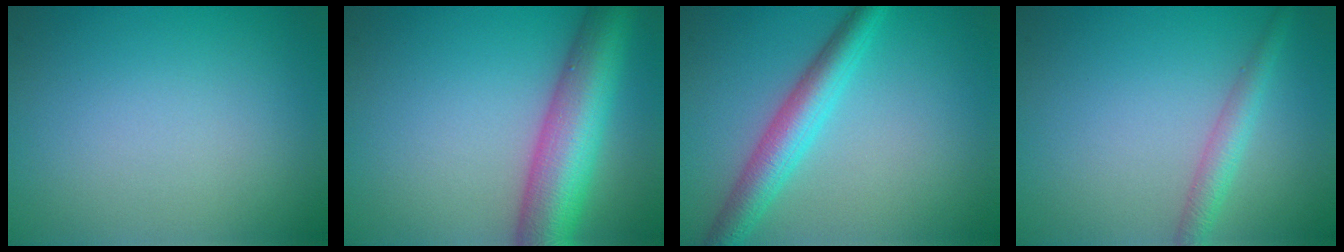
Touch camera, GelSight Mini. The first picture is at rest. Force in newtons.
{"total": 9.1, "press": 9.1, "slide": 0.2}
{"total": 4.4, "press": 4.4, "slide": 0.1}
{"total": 2.2, "press": 2.2, "slide": 0.1}